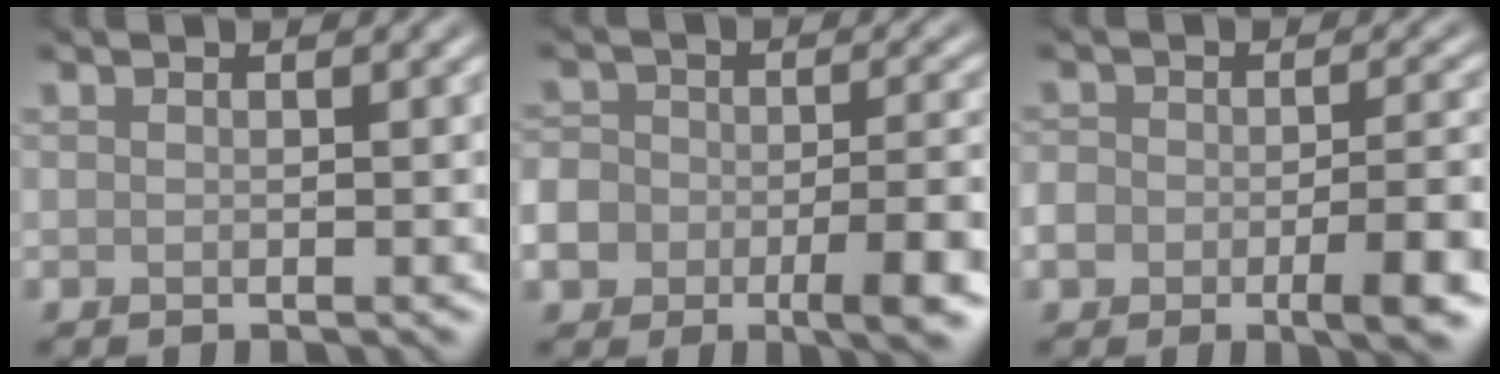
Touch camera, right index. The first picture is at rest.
{"total": 8.8, "force": [-4.5, 4.9, 5.7], "torque": [-0.092, -0.002, -0.078]}
{"total": 6.3, "force": [-3.2, 2.8, 4.7], "torque": [-0.068, -0.002, -0.052]}